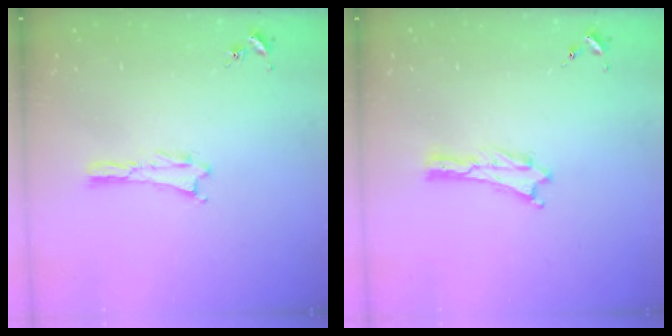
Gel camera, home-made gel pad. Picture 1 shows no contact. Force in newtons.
{"total": 0.0}